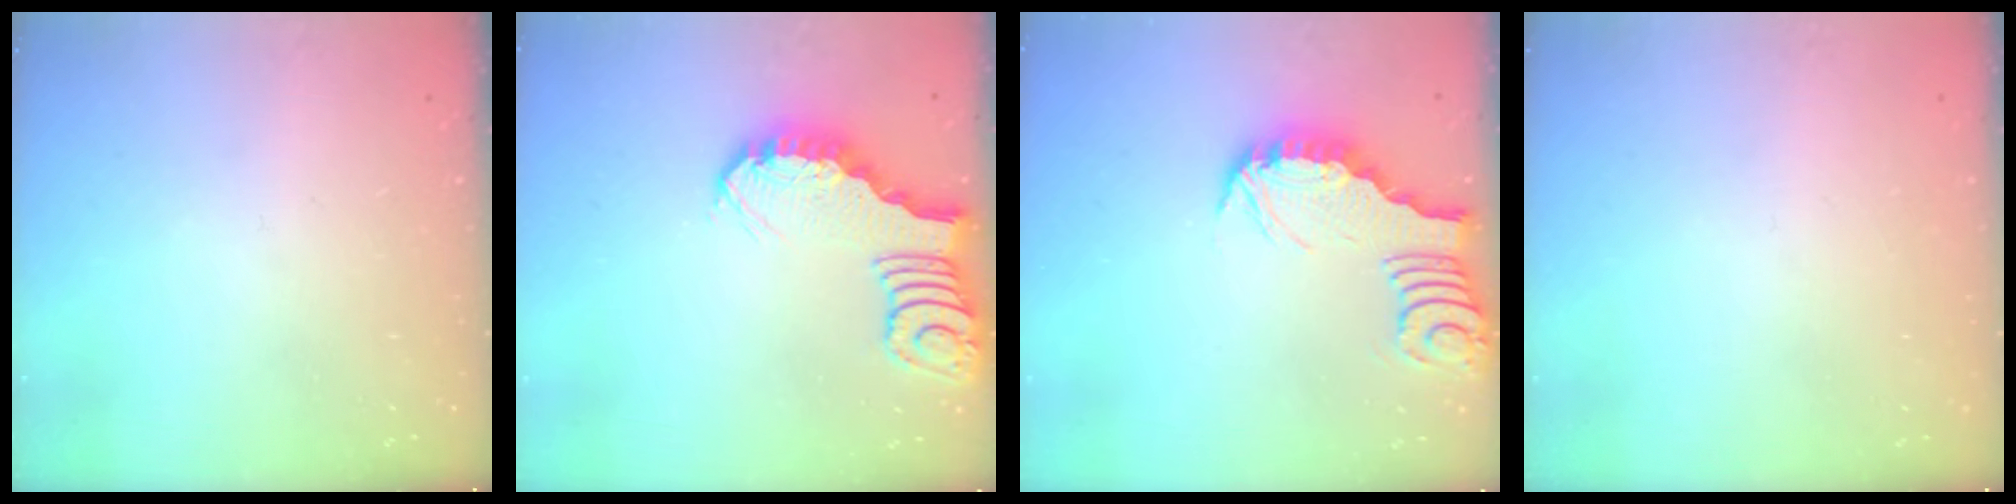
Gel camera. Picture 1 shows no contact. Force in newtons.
{"total": 2.8, "press": 2.8, "slide": 0.4}
{"total": 3.1, "press": 3.1, "slide": 0.3}
{"total": 0.0}